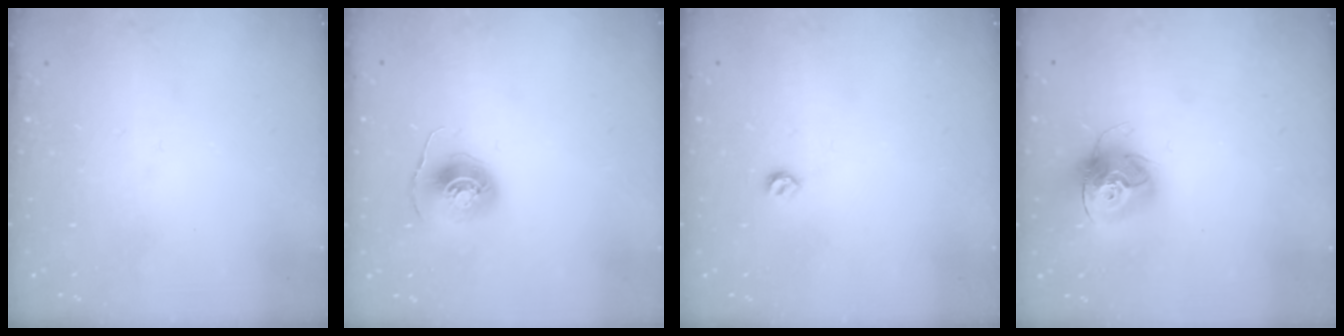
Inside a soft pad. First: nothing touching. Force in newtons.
{"total": 7.1, "press": 7.1, "slide": 0.4}
{"total": 4.0, "press": 3.9, "slide": 0.8}
{"total": 14.5, "press": 14.4, "slide": 1.4}